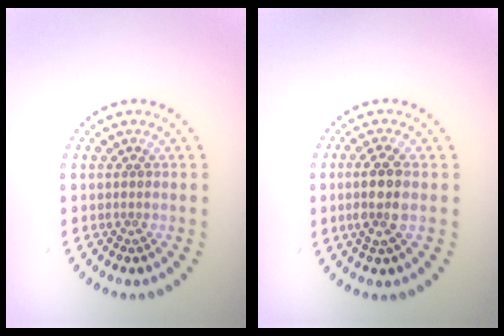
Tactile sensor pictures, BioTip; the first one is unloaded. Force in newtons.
{"total": 3.0, "press": 2.7, "slide": 1.3}